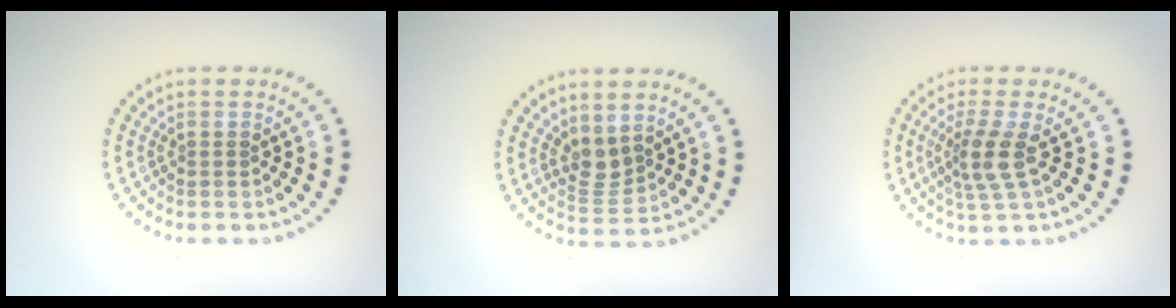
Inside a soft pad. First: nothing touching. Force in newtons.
{"total": 2.4, "press": 1.9, "slide": 1.5}
{"total": 2.8, "press": 2.2, "slide": 1.8}